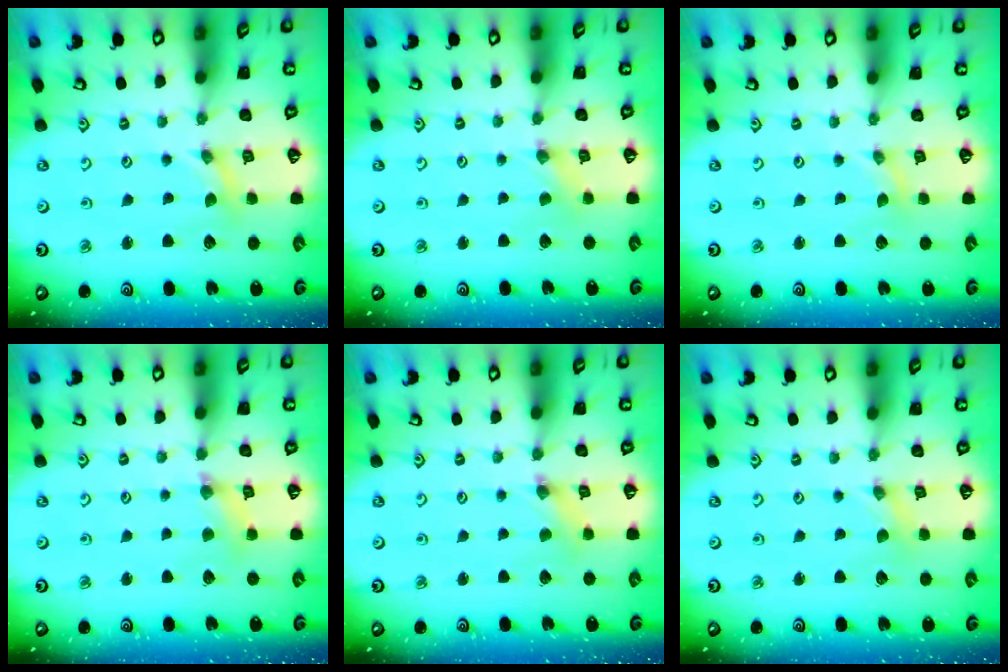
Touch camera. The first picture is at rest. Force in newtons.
{"total": 0.0}
{"total": 0.0}
{"total": 5.0, "press": 5.0, "slide": 0.5}
{"total": 1.2, "press": 1.2, "slide": 0.3}
{"total": 0.0}